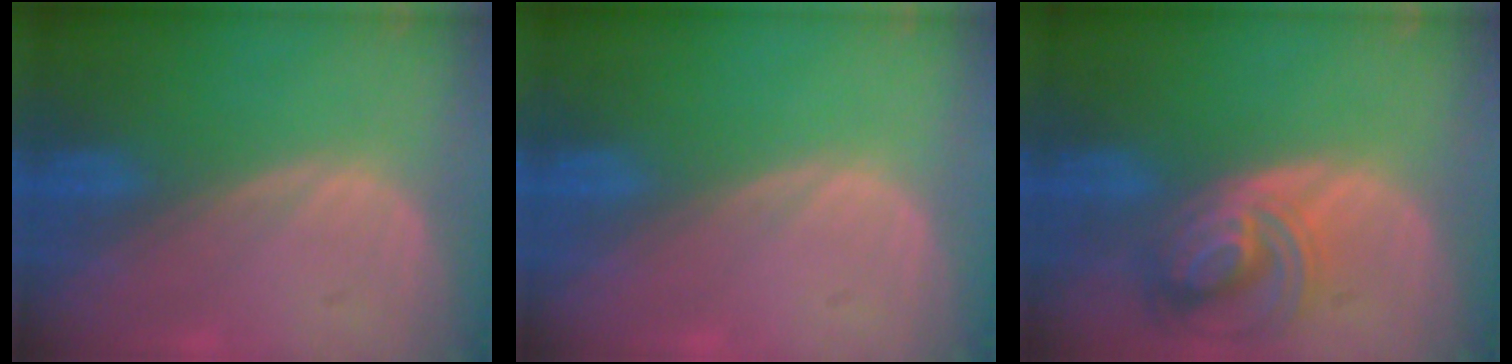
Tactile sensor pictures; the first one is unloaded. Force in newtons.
{"total": 0.0}
{"total": 7.7, "press": 6.9, "slide": 3.4}